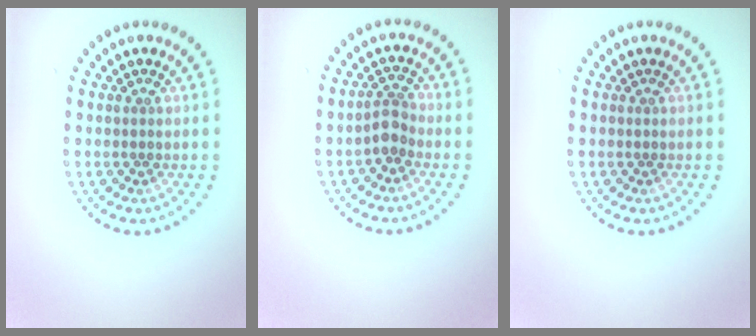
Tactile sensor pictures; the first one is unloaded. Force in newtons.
{"total": 2.1, "press": 1.7, "slide": 1.2}
{"total": 0.0}